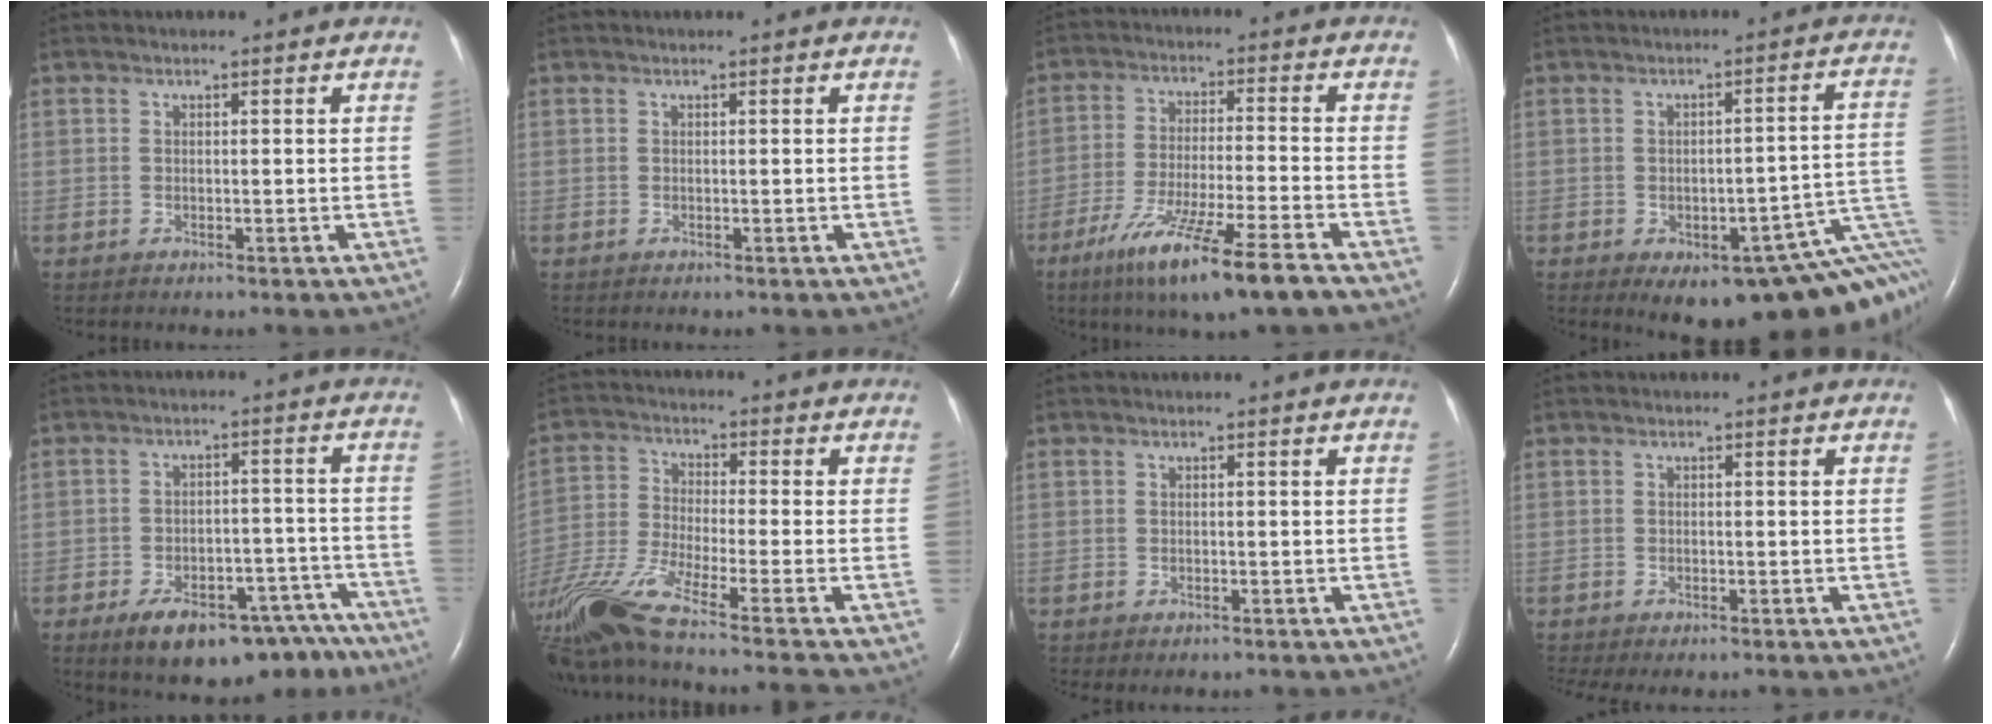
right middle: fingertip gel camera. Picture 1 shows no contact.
{"total": 0.0}
{"total": 13.1, "force": [-8.5, -0.1, 10.0], "torque": [-0.191, -0.041, -0.150]}
{"total": 17.8, "force": [-8.7, 6.0, 14.2], "torque": [-0.088, 0.035, -0.095]}
{"total": 16.2, "force": [-12.2, 7.3, 7.8], "torque": [-0.073, 0.034, -0.162]}
{"total": 18.9, "force": [-15.2, -1.4, 11.2], "torque": [-0.253, -0.038, -0.276]}
{"total": 0.9, "force": [-0.8, 0.5, 0.3], "torque": [-0.008, -0.002, -0.009]}
{"total": 3.8, "force": [-3.1, 1.2, 1.8], "torque": [-0.025, -0.005, -0.043]}